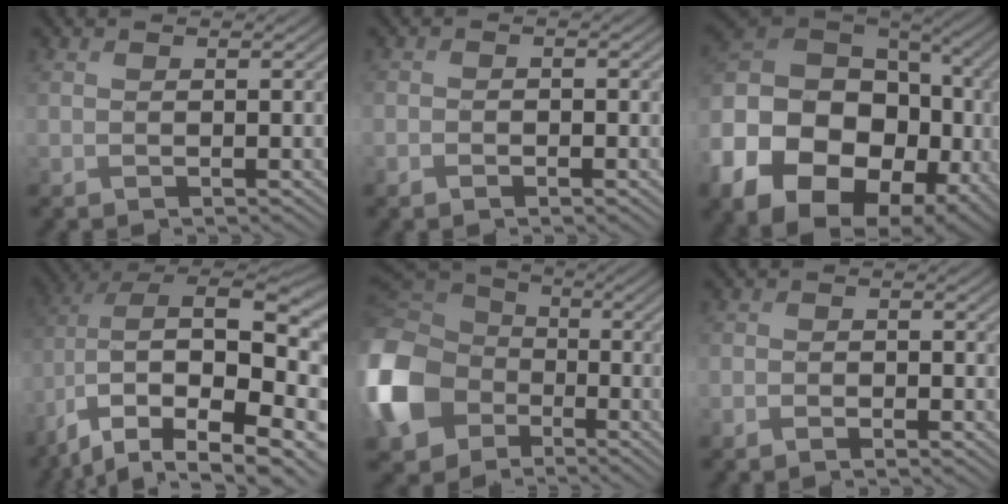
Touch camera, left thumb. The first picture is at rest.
{"total": 1.3, "force": [-0.8, 0.7, 0.7], "torque": [-0.011, -0.002, -0.015]}
{"total": 21.4, "force": [-7.0, 15.4, 13.1], "torque": [-0.306, -0.042, -0.103]}
{"total": 18.5, "force": [-5.7, 9.4, 14.8], "torque": [-0.275, -0.039, -0.051]}
{"total": 17.1, "force": [-4.8, 13.5, 9.3], "torque": [-0.298, -0.031, -0.107]}
{"total": 1.6, "force": [-1.0, 0.8, 1.0], "torque": [-0.015, -0.001, -0.018]}